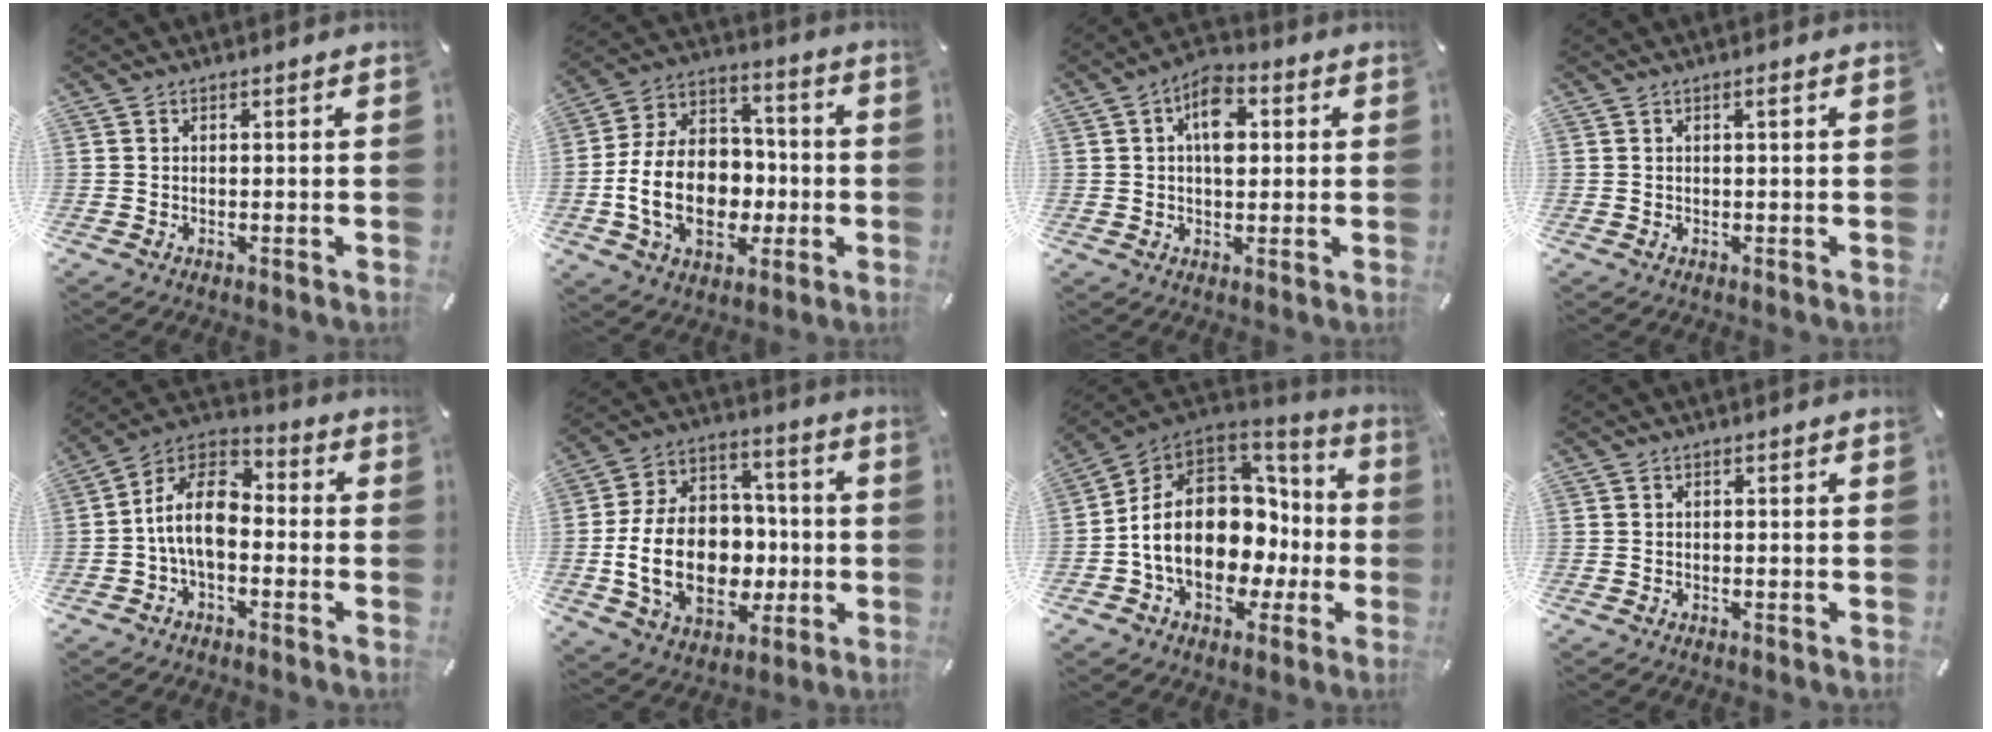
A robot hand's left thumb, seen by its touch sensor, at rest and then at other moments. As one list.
[{"total": 18.6, "force": [-3.9, 13.8, 11.9], "torque": [-0.250, 0.018, -0.063]}, {"total": 8.4, "force": [1.7, 5.2, 6.4], "torque": [-0.084, -0.002, 0.026]}, {"total": 0.8, "force": [0.2, 0.0, 0.8], "torque": [-0.015, 0.001, 0.002]}, {"total": 12.5, "force": [-2.7, 7.5, 9.6], "torque": [-0.200, 0.018, -0.050]}, {"total": 20.8, "force": [-3.2, 15.4, 13.5], "torque": [-0.275, 0.010, -0.044]}, {"total": 19.2, "force": [-1.6, 14.9, 12.1], "torque": [-0.215, -0.003, -0.014]}, {"total": 0.0}]